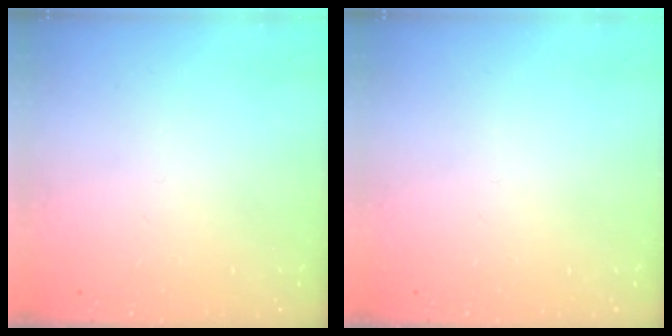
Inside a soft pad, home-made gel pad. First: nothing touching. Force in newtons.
{"total": 0.0}